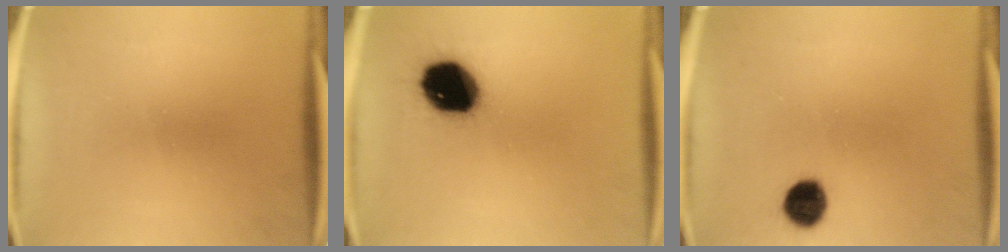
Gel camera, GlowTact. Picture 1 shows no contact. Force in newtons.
{"total": 16.3}
{"total": 6.4}